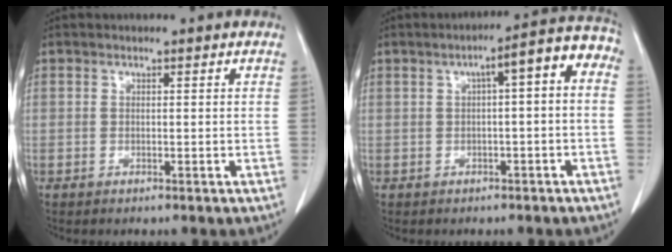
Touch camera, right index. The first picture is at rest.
{"total": 7.4, "force": [0.8, 1.4, 7.2], "torque": [-0.094, 0.036, 0.002]}